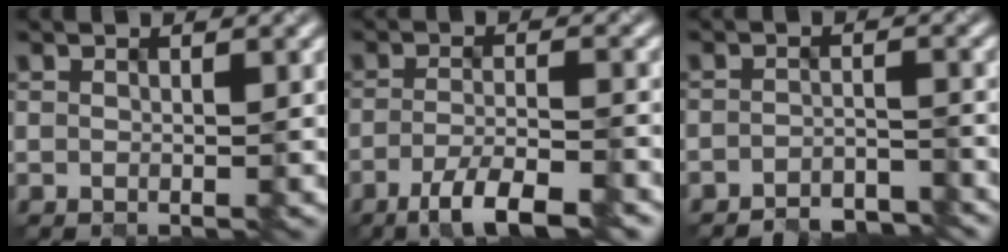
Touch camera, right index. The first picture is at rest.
{"total": 5.0, "force": [-3.3, 1.0, 3.6], "torque": [-0.061, -0.003, -0.059]}
{"total": 3.0, "force": [-3.0, 0.1, 0.0], "torque": [0.005, 0.003, -0.051]}